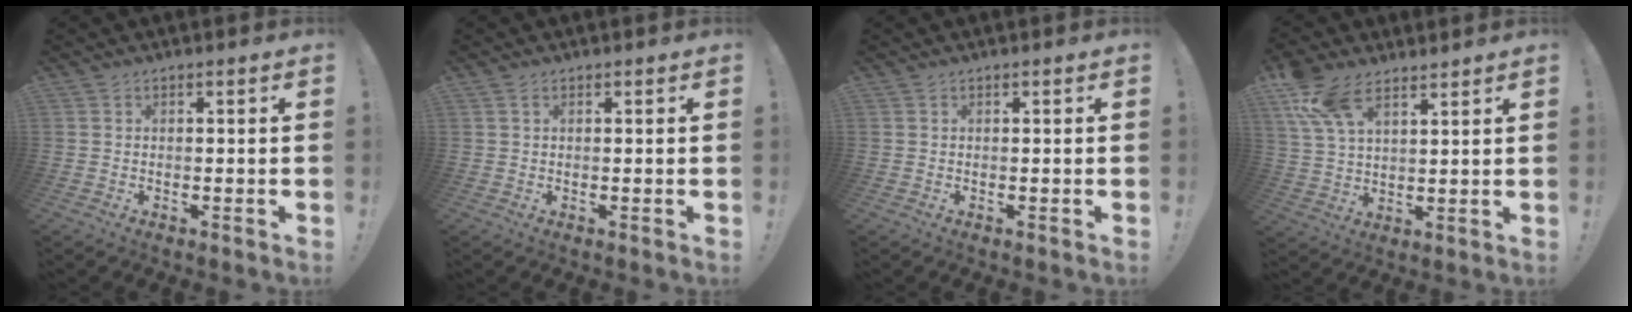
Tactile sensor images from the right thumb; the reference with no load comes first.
{"total": 1.0, "force": [0.5, 0.4, 0.8], "torque": [-0.022, 0.004, 0.009]}
{"total": 0.0}
{"total": 10.6, "force": [7.5, 4.8, 5.8], "torque": [-0.120, -0.028, 0.148]}